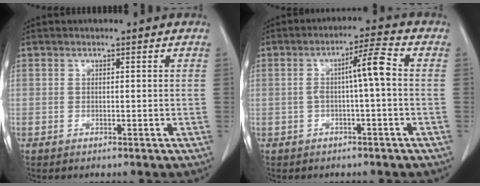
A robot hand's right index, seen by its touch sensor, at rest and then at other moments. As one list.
[{"total": 5.3, "force": [0.0, 0.2, 5.3], "torque": [-0.088, 0.019, 0.000]}]